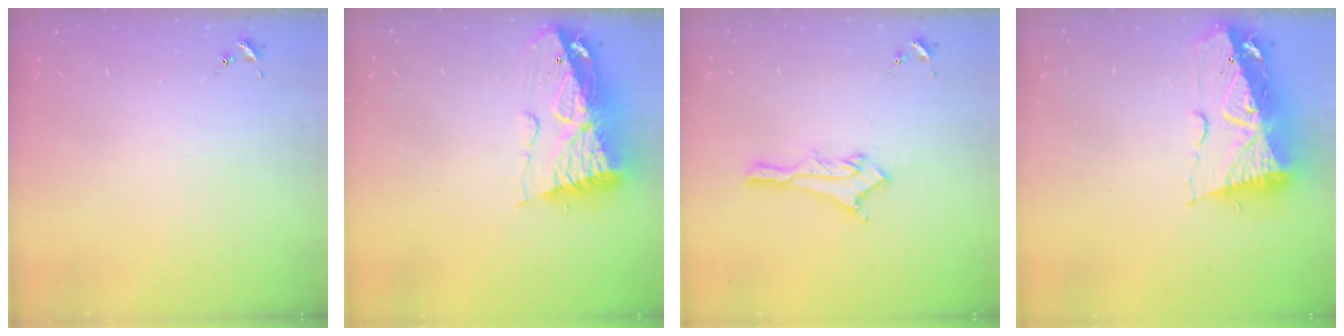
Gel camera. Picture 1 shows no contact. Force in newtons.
{"total": 12.6, "press": 12.5, "slide": 1.4}
{"total": 12.5, "press": 12.5, "slide": 1.2}
{"total": 14.8, "press": 14.7, "slide": 1.8}